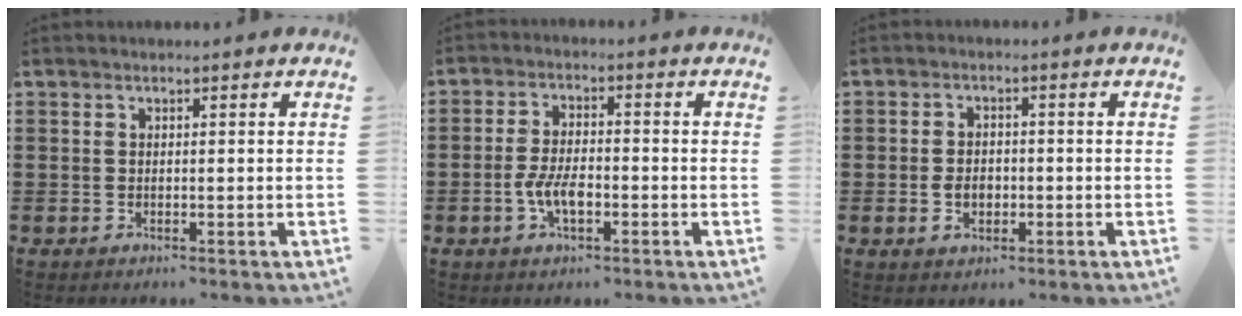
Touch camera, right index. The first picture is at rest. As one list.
[{"total": 4.9, "force": [-1.6, 2.4, 4.0], "torque": [-0.097, -0.001, -0.035]}, {"total": 3.2, "force": [-0.7, 2.2, 2.2], "torque": [-0.046, 0.003, -0.015]}]